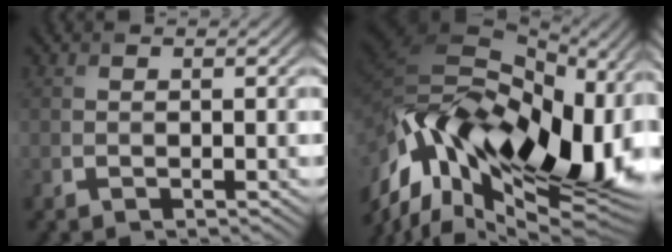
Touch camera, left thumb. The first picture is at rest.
{"total": 20.2, "force": [-5.1, 11.7, 15.7], "torque": [-0.304, -0.038, -0.084]}